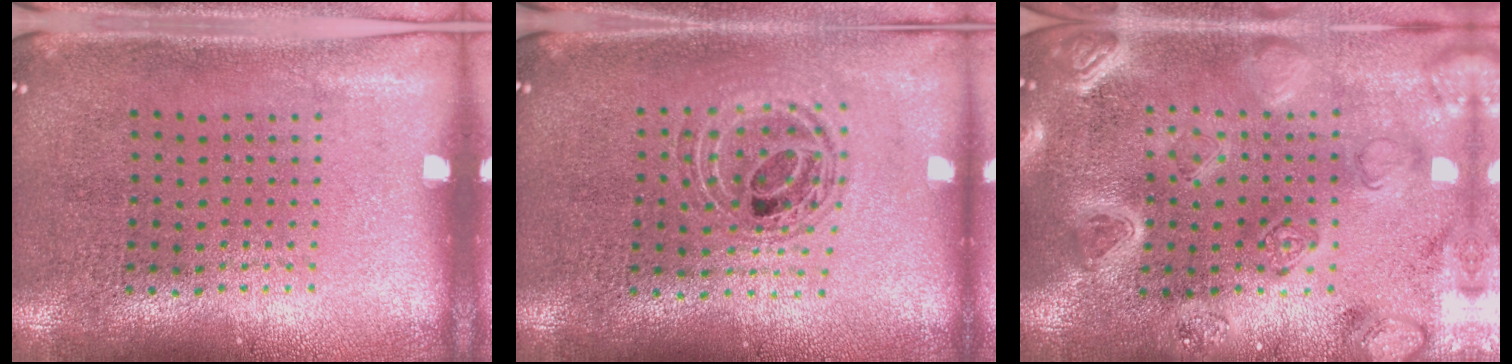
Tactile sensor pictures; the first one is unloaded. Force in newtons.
{"total": 0.9, "press": 0.9, "slide": 0.2}
{"total": 3.8, "press": 3.4, "slide": 1.6}